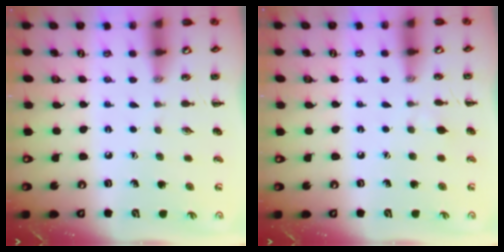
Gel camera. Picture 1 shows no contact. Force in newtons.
{"total": 3.0, "press": 2.7, "slide": 1.2}